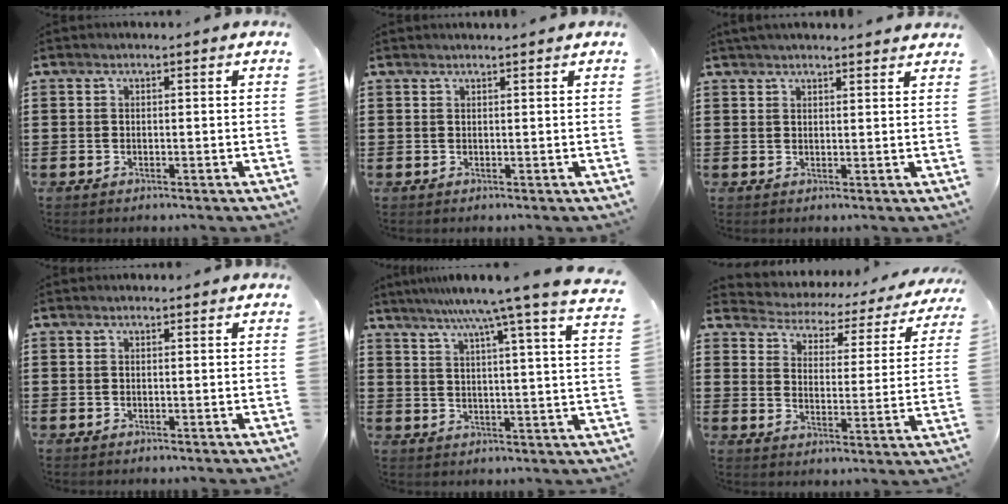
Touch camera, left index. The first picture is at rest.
{"total": 0.7, "force": [0.7, -0.1, 0.1], "torque": [-0.002, -0.002, 0.013]}
{"total": 2.2, "force": [2.2, 0.1, 0.4], "torque": [-0.013, 0.000, 0.042]}
{"total": 0.0}
{"total": 8.8, "force": [7.3, -1.5, 4.7], "torque": [-0.102, -0.050, 0.113]}
{"total": 2.3, "force": [2.1, 0.8, 0.1], "torque": [-0.024, -0.024, 0.023]}